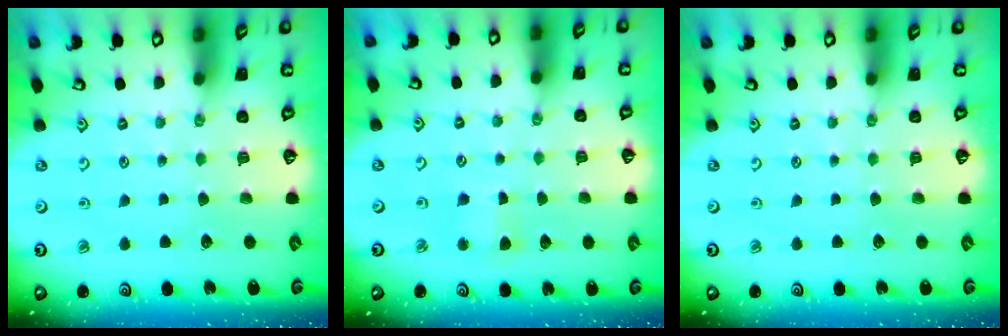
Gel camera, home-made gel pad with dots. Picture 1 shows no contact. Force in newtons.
{"total": 3.9, "press": 3.8, "slide": 0.4}
{"total": 0.0}